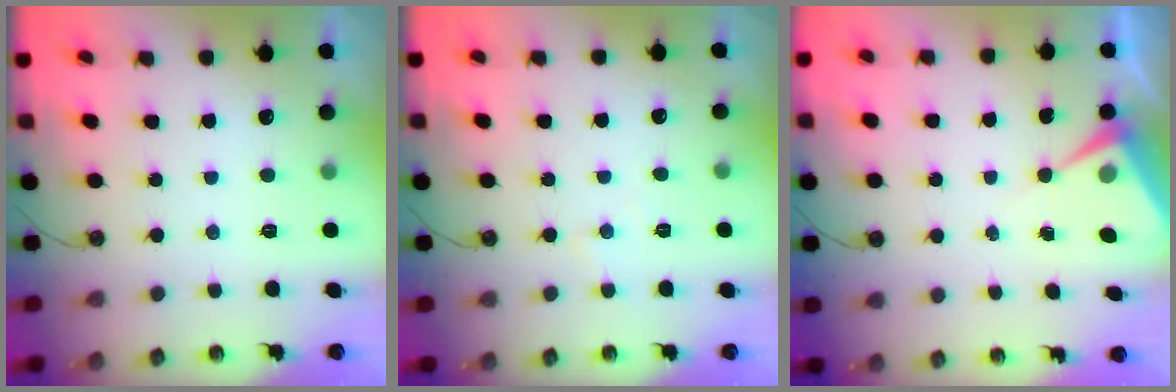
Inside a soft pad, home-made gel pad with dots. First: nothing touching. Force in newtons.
{"total": 3.5, "press": 3.4, "slide": 0.6}
{"total": 6.6, "press": 6.6, "slide": 0.4}